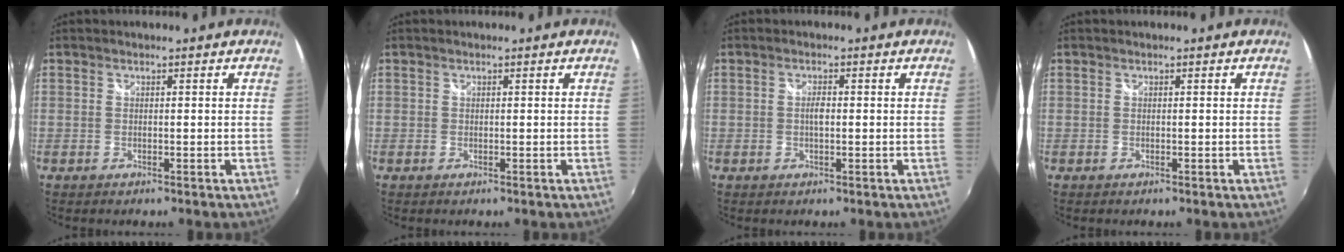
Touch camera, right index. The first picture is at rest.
{"total": 0.0}
{"total": 1.8, "force": [-0.1, 0.6, 1.6], "torque": [-0.030, 0.002, -0.004]}
{"total": 0.0}